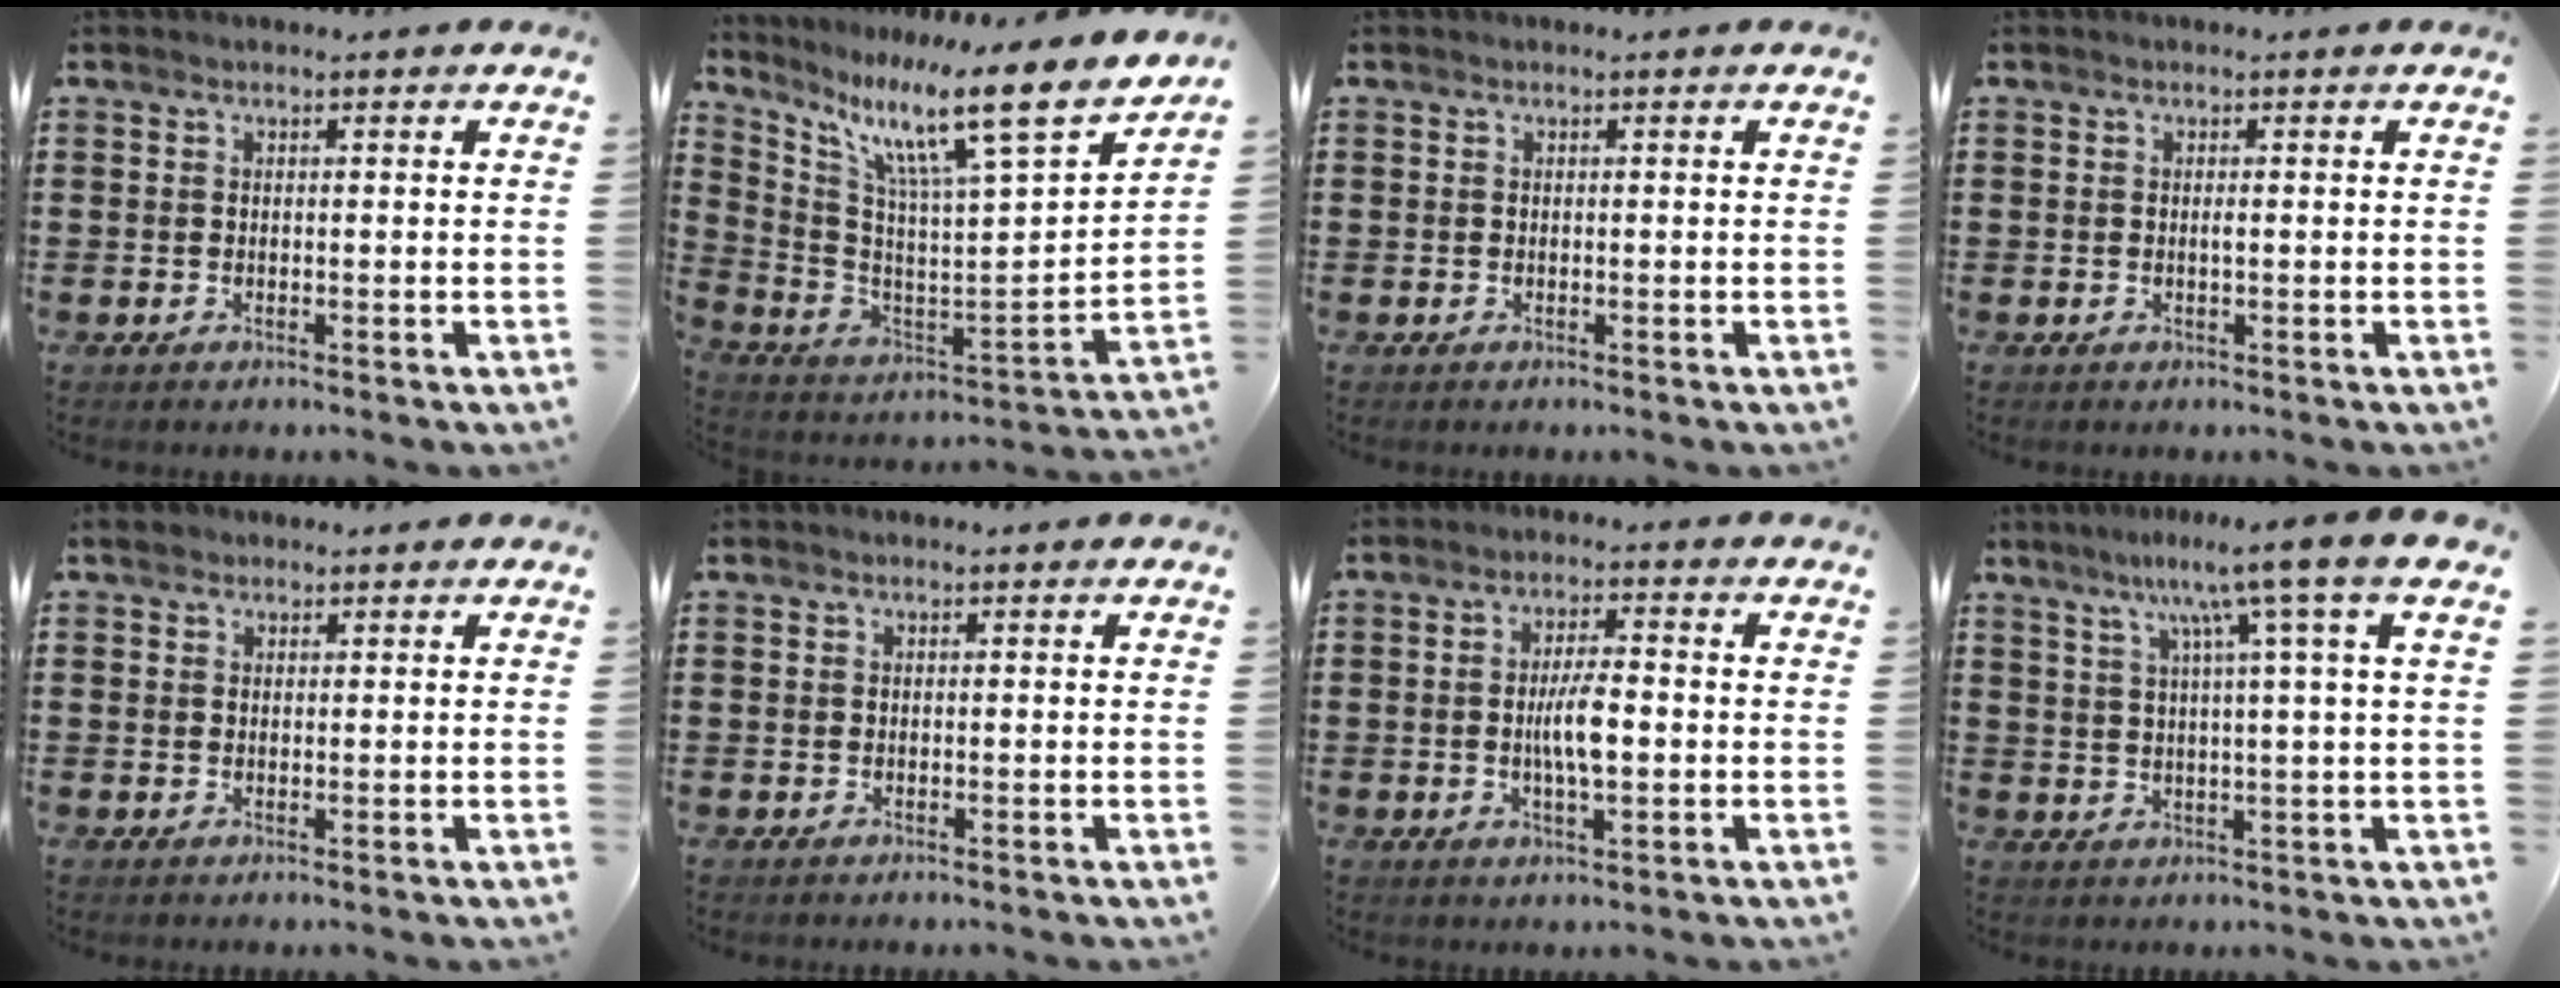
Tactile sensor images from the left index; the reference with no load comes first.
{"total": 12.3, "force": [8.9, 0.4, 8.5], "torque": [-0.164, -0.080, 0.130]}
{"total": 0.0}
{"total": 0.6, "force": [0.0, 0.1, 0.6], "torque": [-0.013, -0.004, 0.000]}
{"total": 1.1, "force": [0.8, 0.7, 0.3], "torque": [-0.009, 0.007, 0.015]}
{"total": 0.0}
{"total": 5.6, "force": [-0.5, 1.6, 5.3], "torque": [-0.094, 0.000, -0.016]}
{"total": 9.0, "force": [4.6, -1.8, 7.6], "torque": [-0.152, -0.011, 0.062]}